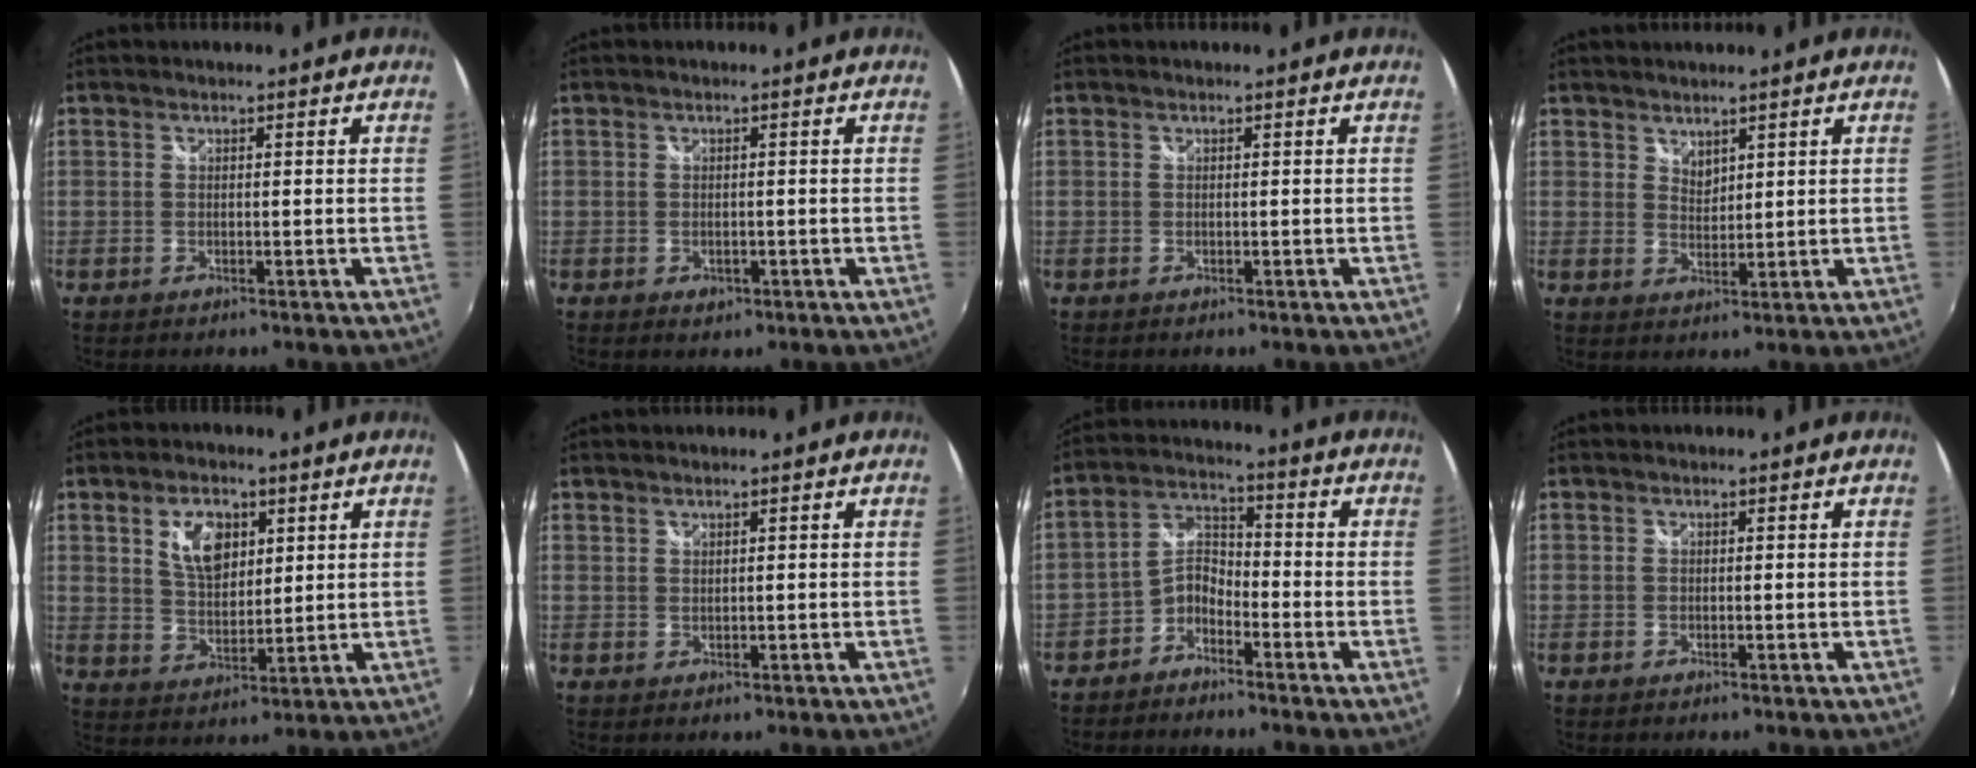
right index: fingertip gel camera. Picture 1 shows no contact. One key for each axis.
{"total": 1.8, "fx": -0.6, "fy": 1.4, "fz": 0.9, "tx": -0.016, "ty": -0.004, "tz": -0.008}
{"total": 0.0}
{"total": 3.3, "fx": 2.0, "fy": 2.4, "fz": 1.1, "tx": -0.010, "ty": 0.000, "tz": 0.036}
{"total": 8.2, "fx": 3.4, "fy": 4.7, "fz": 5.8, "tx": -0.103, "ty": 0.008, "tz": 0.065}
{"total": 0.7, "fx": 0.7, "fy": 0.1, "fz": 0.2, "tx": -0.002, "ty": 0.001, "tz": 0.014}
{"total": 5.0, "fx": -3.6, "fy": 2.7, "fz": 2.2, "tx": -0.051, "ty": 0.019, "tz": -0.077}
{"total": 0.0}